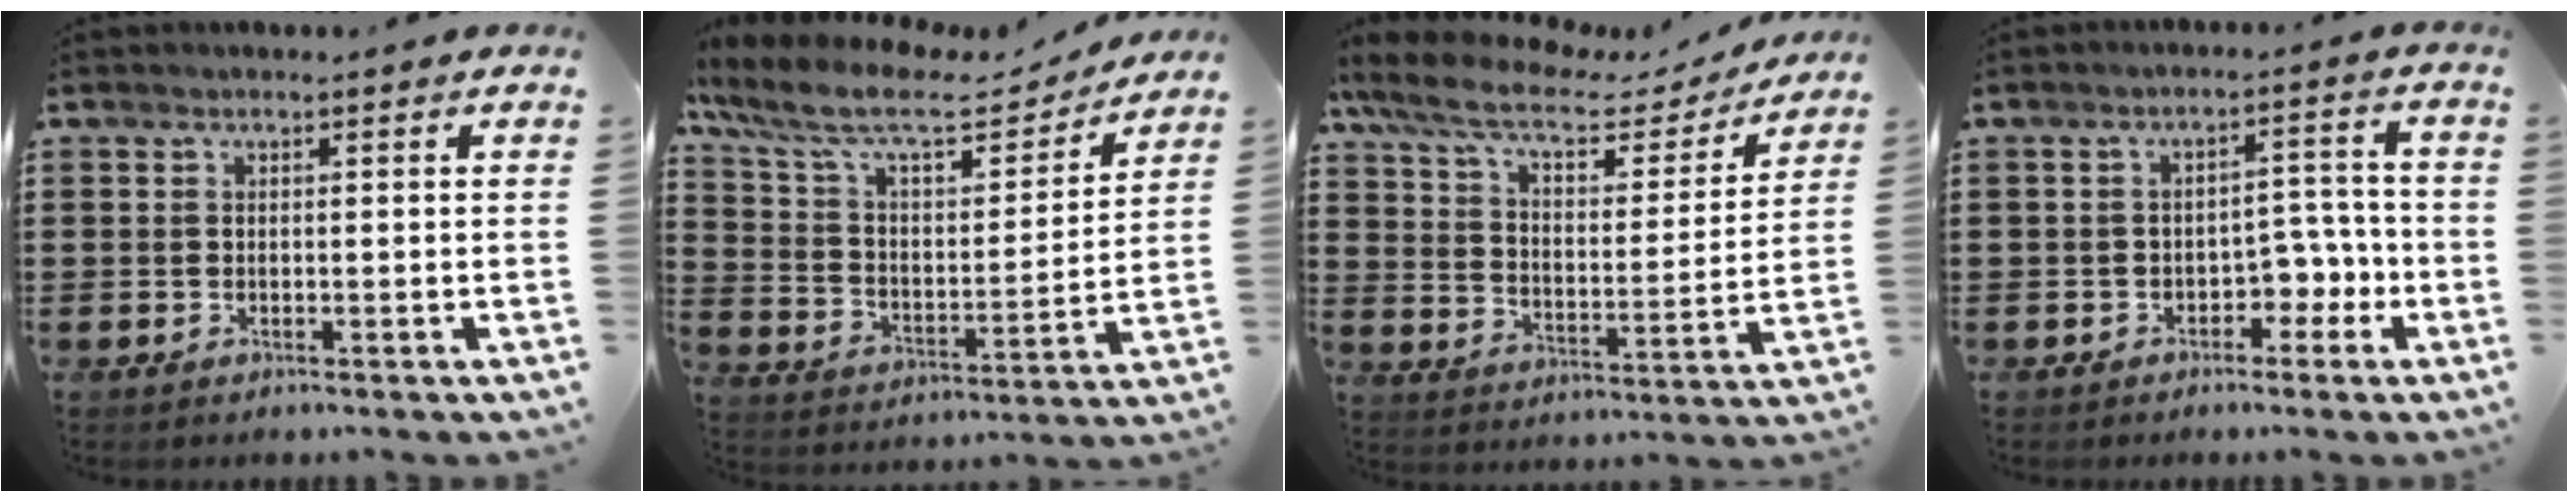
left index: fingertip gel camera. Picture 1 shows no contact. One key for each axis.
{"total": 10.8, "fx": 8.7, "fy": 2.6, "fz": 5.7, "tx": -0.145, "ty": -0.045, "tz": 0.148}
{"total": 9.8, "fx": 7.4, "fy": 2.9, "fz": 5.7, "tx": -0.136, "ty": -0.029, "tz": 0.128}
{"total": 4.5, "fx": -2.3, "fy": 2.7, "fz": 2.8, "tx": -0.044, "ty": 0.008, "tz": -0.050}